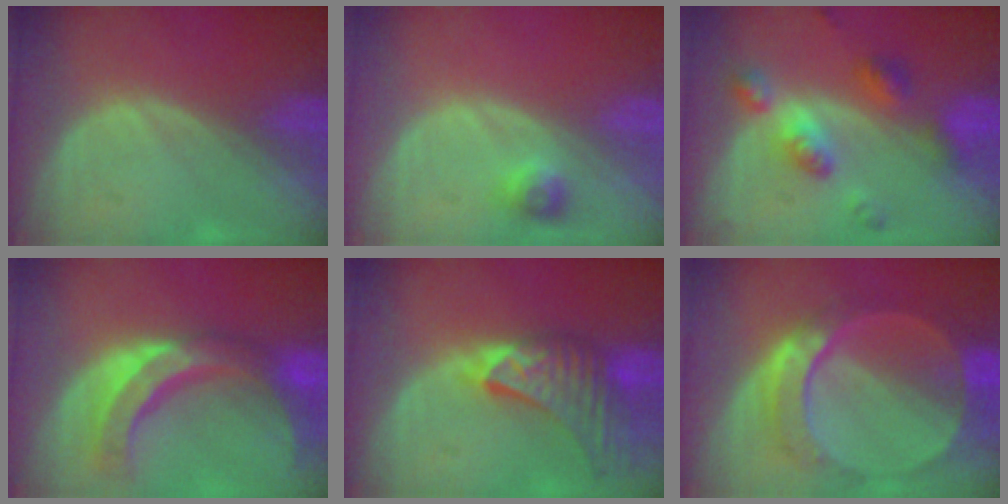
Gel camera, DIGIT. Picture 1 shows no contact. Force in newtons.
{"total": 2.2, "press": 2.2, "slide": 0.2}
{"total": 6.7, "press": 6.6, "slide": 0.5}
{"total": 10.6, "press": 9.3, "slide": 4.9}
{"total": 9.1, "press": 8.2, "slide": 3.8}
{"total": 9.4, "press": 8.3, "slide": 4.4}